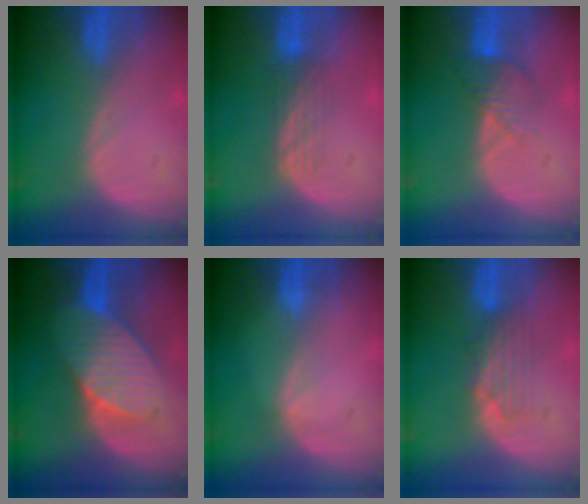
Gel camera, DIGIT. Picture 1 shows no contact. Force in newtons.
{"total": 3.4, "press": 3.0, "slide": 1.6}
{"total": 4.5, "press": 3.8, "slide": 2.3}
{"total": 8.0, "press": 8.0, "slide": 0.2}
{"total": 0.9, "press": 0.8, "slide": 0.2}
{"total": 3.9, "press": 3.7, "slide": 1.0}